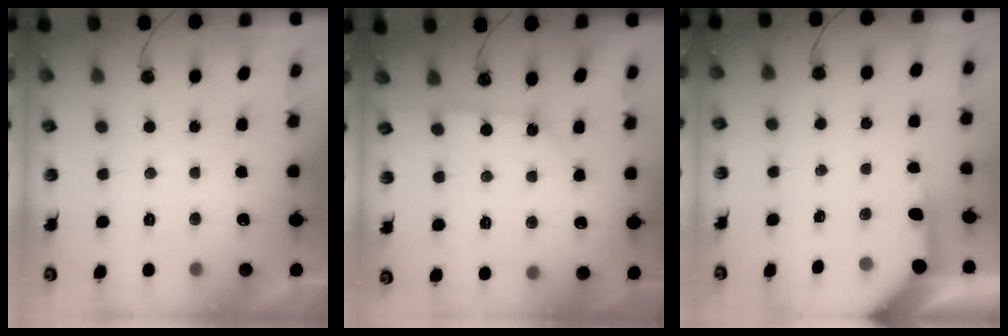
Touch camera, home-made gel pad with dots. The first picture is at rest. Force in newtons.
{"total": 2.5, "press": 2.5, "slide": 0.2}
{"total": 6.5, "press": 6.5, "slide": 0.4}